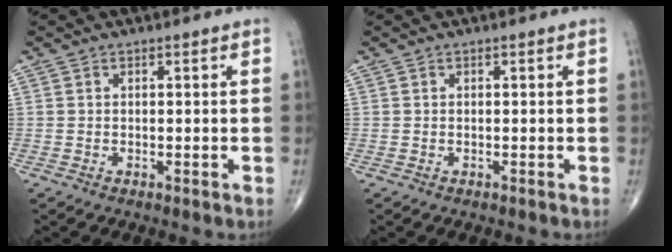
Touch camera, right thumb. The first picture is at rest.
{"total": 0.0}